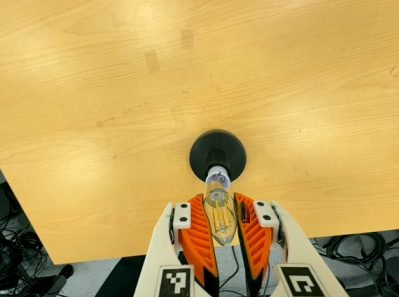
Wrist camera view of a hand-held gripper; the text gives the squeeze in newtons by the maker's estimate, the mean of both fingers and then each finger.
{"total": 20.7, "left": 24.8, "right": 16.6}